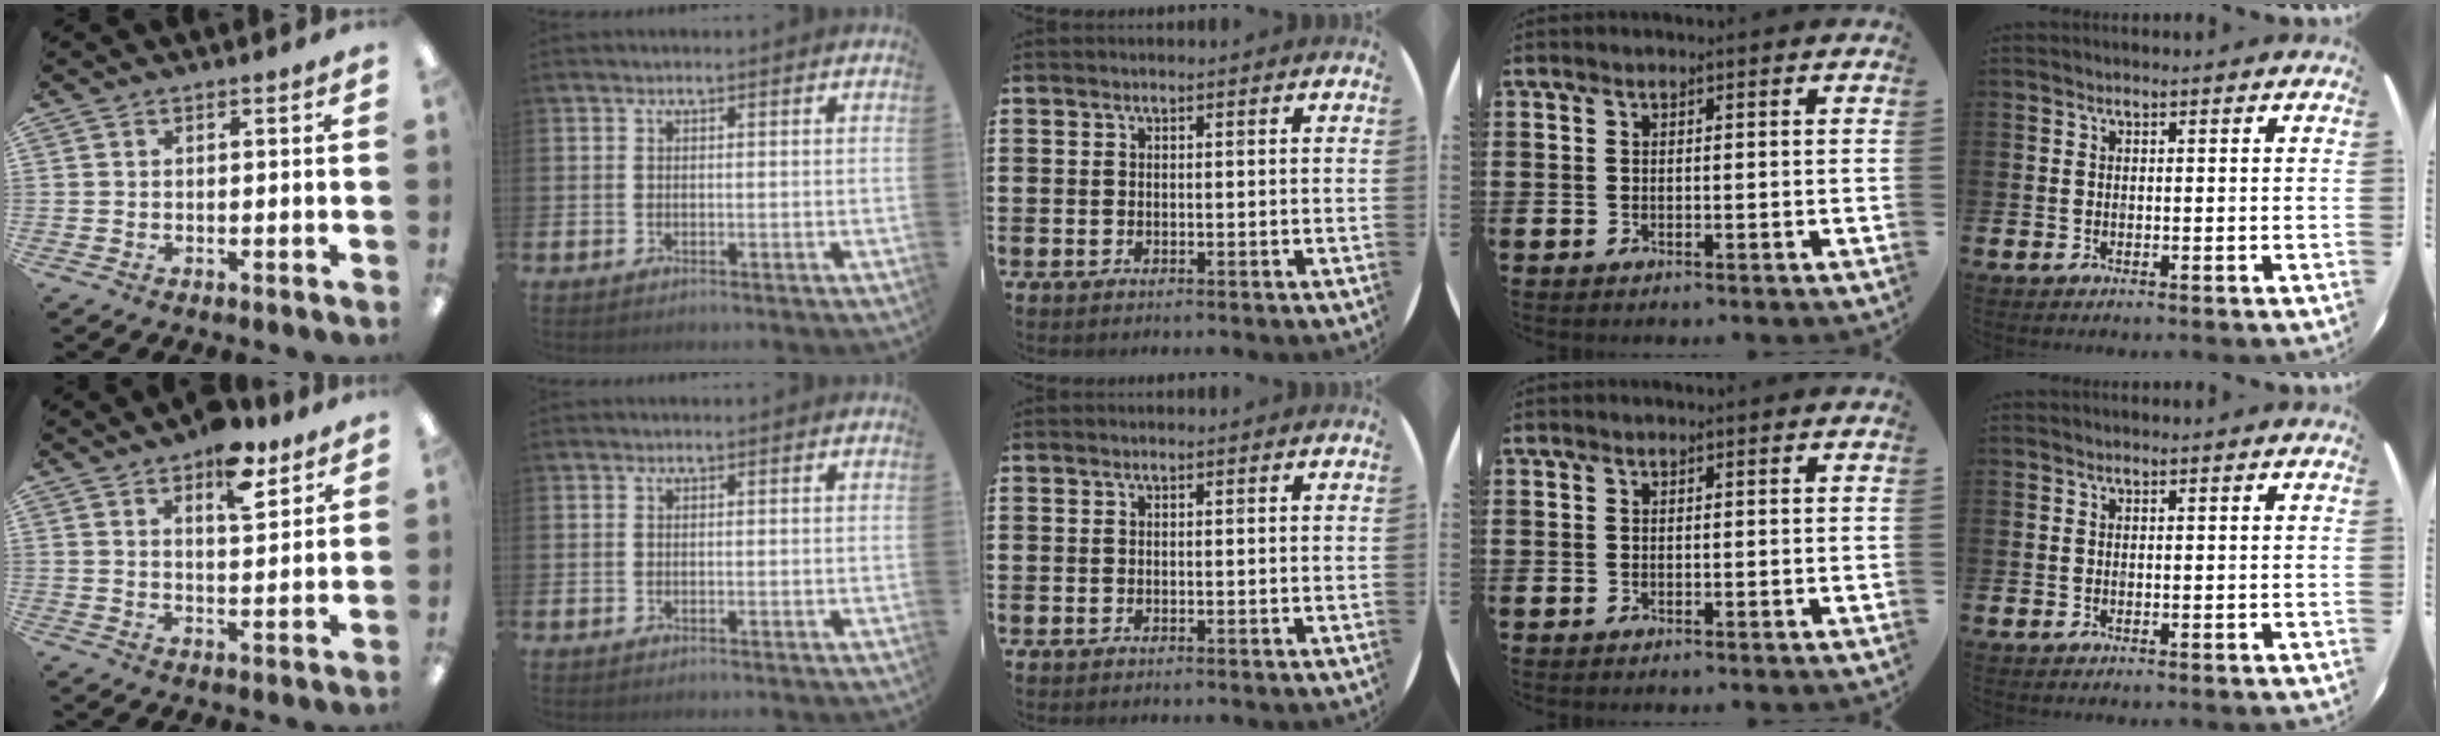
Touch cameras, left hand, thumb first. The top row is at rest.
{"thumb": {"total": 10.2, "force": [6.9, 4.5, 6.1], "torque": [-0.073, -0.035, 0.114]}}